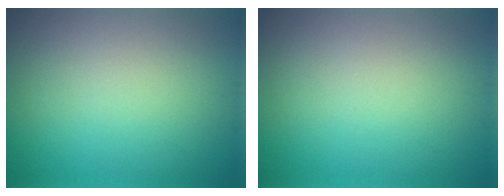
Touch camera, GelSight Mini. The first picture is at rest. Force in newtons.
{"total": 0.0}